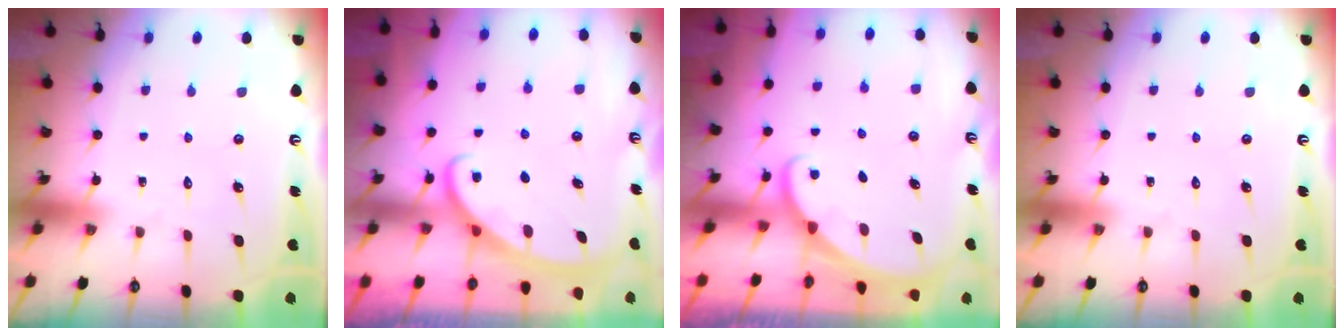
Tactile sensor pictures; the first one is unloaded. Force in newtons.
{"total": 2.6, "press": 2.6, "slide": 0.4}
{"total": 1.2, "press": 1.2, "slide": 0.0}
{"total": 0.0}